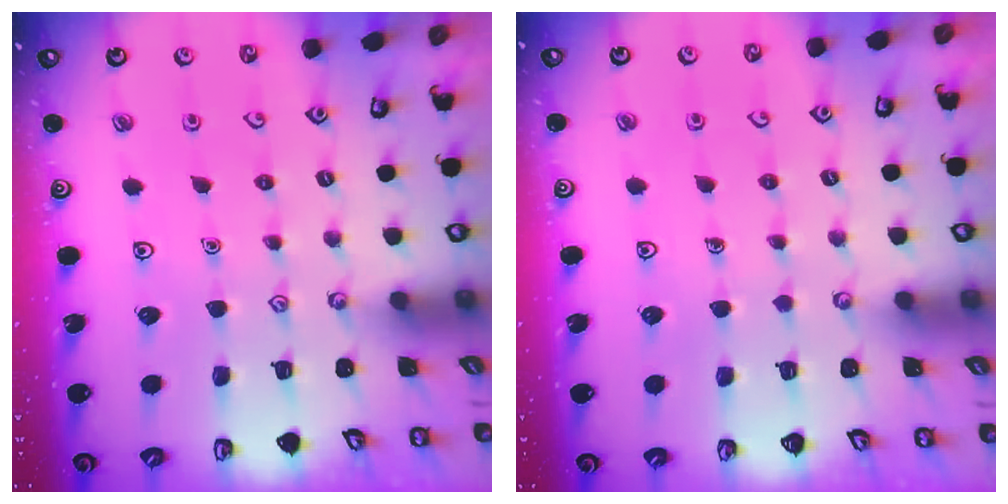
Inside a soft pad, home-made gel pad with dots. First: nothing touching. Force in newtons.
{"total": 0.8, "press": 0.8, "slide": 0.3}